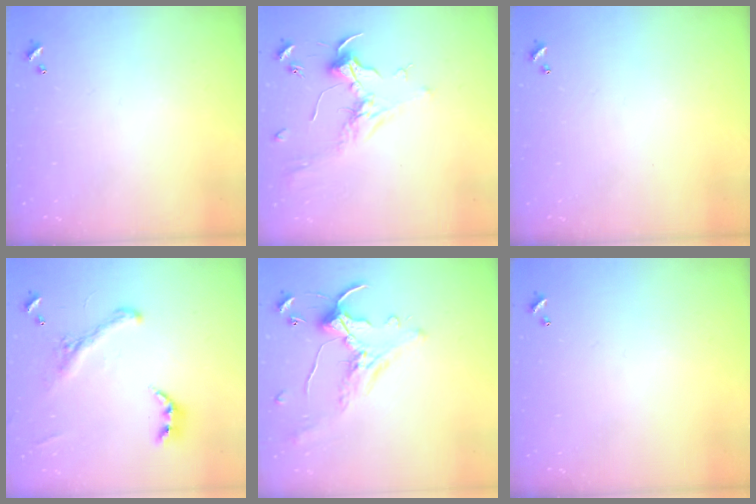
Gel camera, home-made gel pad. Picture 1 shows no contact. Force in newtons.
{"total": 1.9, "press": 1.7, "slide": 0.7}
{"total": 0.0}
{"total": 2.9, "press": 2.6, "slide": 1.2}
{"total": 1.7, "press": 1.5, "slide": 0.8}
{"total": 0.0}